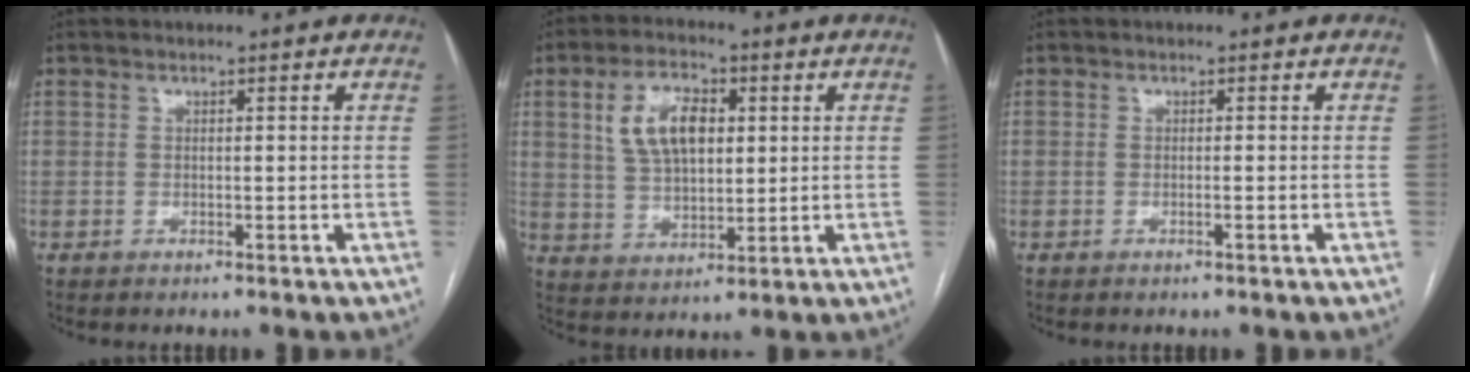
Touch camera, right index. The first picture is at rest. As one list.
[{"total": 9.5, "force": [2.9, 5.2, 7.5], "torque": [-0.148, 0.020, 0.059]}, {"total": 0.7, "force": [-0.4, 0.0, 0.6], "torque": [-0.013, 0.000, -0.005]}]